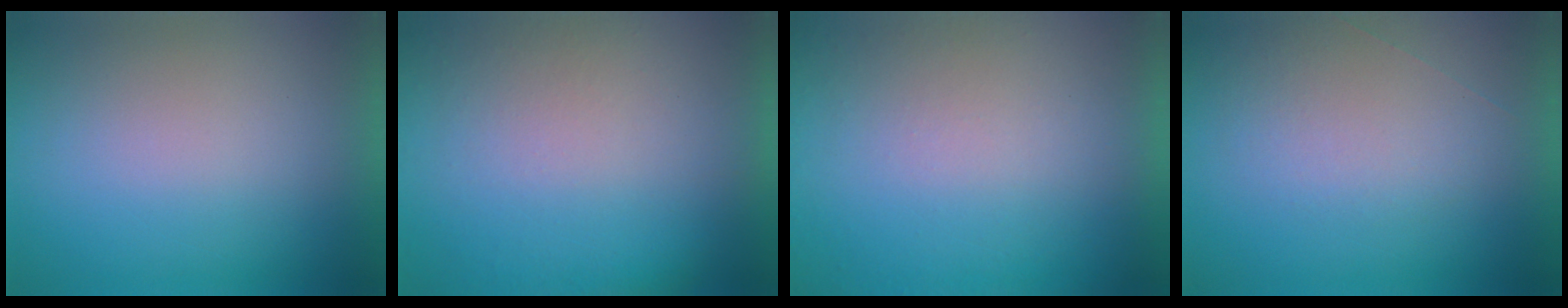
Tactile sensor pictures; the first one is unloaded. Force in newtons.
{"total": 5.7}
{"total": 6.0}
{"total": 1.0}